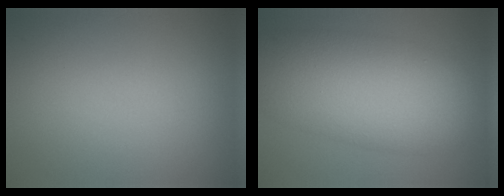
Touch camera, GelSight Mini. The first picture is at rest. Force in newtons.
{"total": 10.9, "press": 10.9, "slide": 0.1}